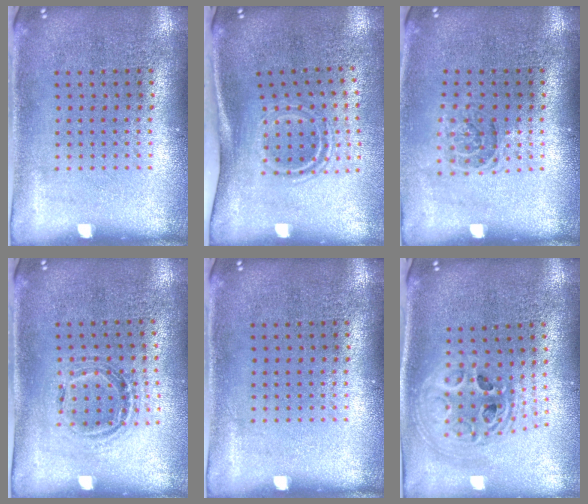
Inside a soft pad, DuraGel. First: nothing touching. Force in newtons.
{"total": 1.9, "press": 1.1, "slide": 1.5}
{"total": 1.1, "press": 1.0, "slide": 0.4}
{"total": 1.0, "press": 1.0, "slide": 0.2}
{"total": 0.0}
{"total": 2.3, "press": 1.8, "slide": 1.4}